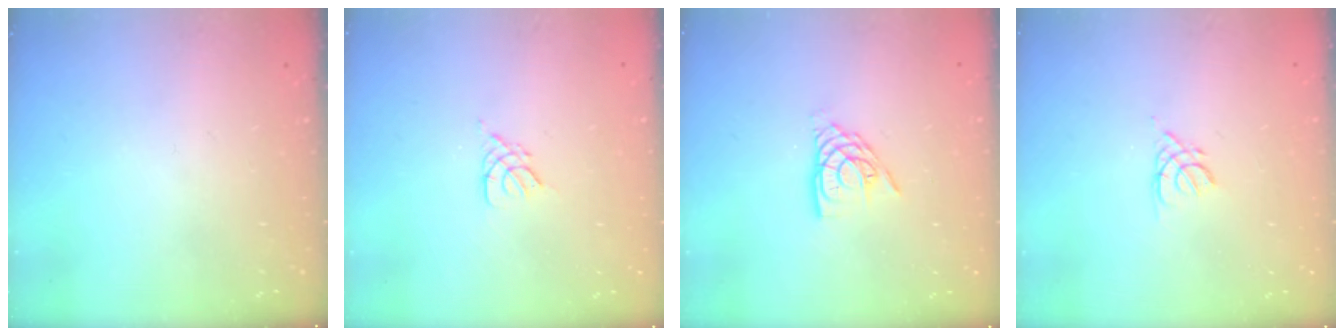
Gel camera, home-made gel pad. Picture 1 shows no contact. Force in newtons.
{"total": 2.7, "press": 2.7, "slide": 0.5}
{"total": 9.6, "press": 9.5, "slide": 0.9}
{"total": 2.5, "press": 2.5, "slide": 0.6}